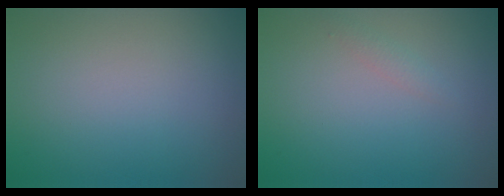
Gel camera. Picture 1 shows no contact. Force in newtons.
{"total": 0.8, "press": 0.8, "slide": 0.1}